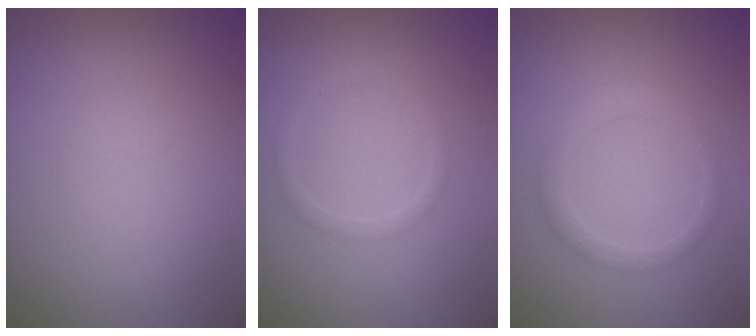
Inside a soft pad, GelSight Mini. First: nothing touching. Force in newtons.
{"total": 1.0, "press": 1.0, "slide": 0.1}
{"total": 1.8, "press": 1.8, "slide": 0.0}